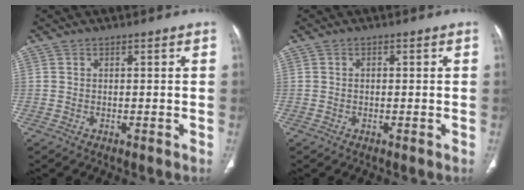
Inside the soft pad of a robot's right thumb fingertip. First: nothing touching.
{"total": 0.7, "force": [0.0, 0.5, 0.5], "torque": [-0.011, 0.002, 0.000]}